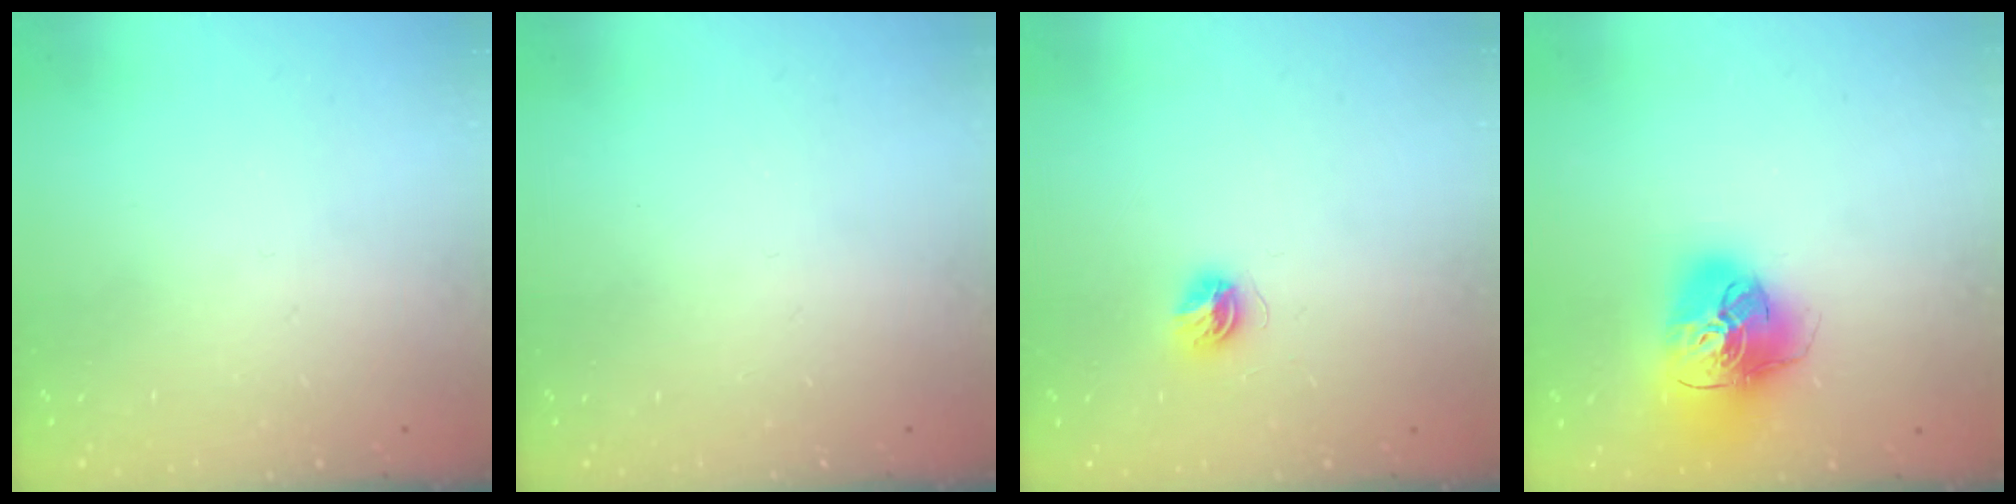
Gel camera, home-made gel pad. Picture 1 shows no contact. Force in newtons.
{"total": 0.0}
{"total": 4.6, "press": 4.6, "slide": 0.6}
{"total": 18.6, "press": 18.5, "slide": 2.0}